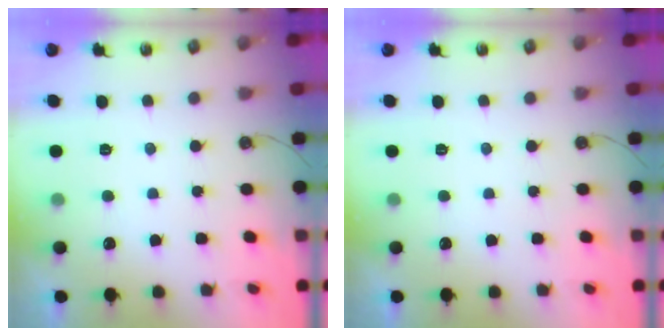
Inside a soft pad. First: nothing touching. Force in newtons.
{"total": 0.0}